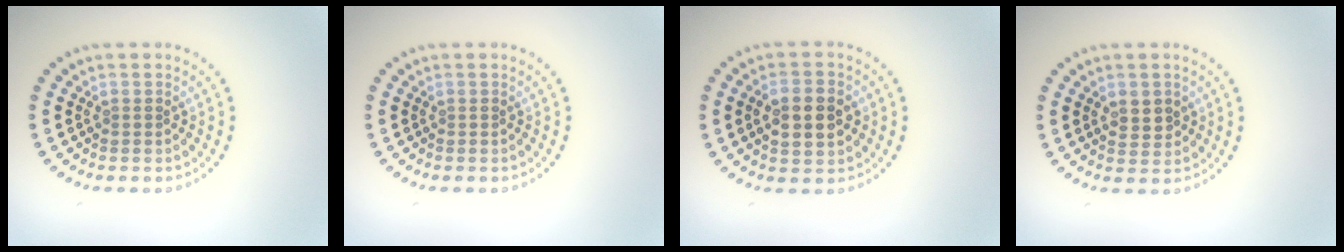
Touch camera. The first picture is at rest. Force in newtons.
{"total": 0.0}
{"total": 4.5, "press": 4.5, "slide": 0.2}
{"total": 1.7, "press": 1.7, "slide": 0.6}